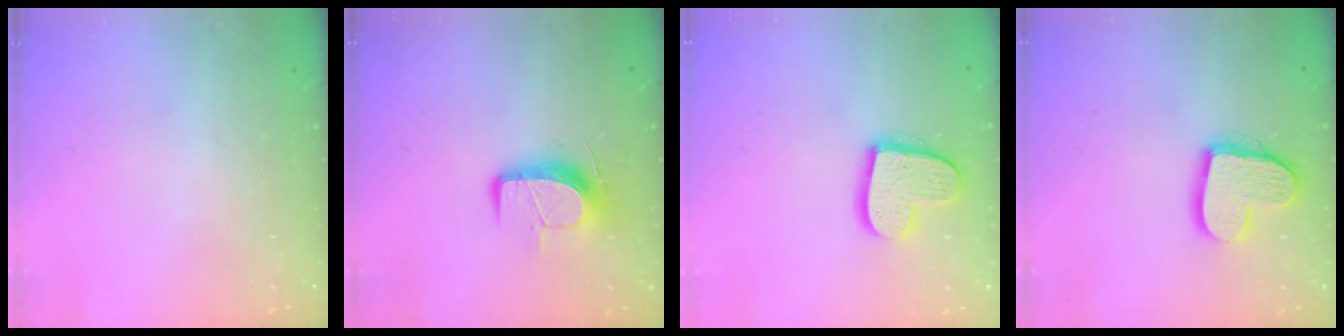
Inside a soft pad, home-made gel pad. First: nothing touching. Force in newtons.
{"total": 10.5, "press": 10.5, "slide": 0.9}
{"total": 13.9, "press": 13.9, "slide": 0.8}
{"total": 14.8, "press": 14.7, "slide": 1.3}